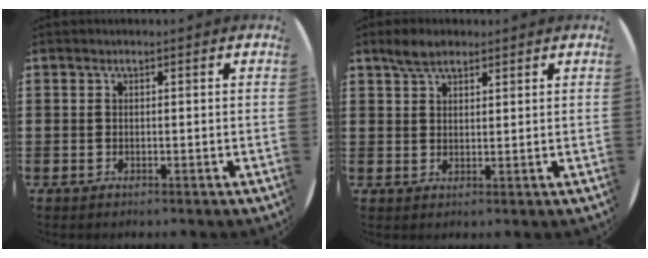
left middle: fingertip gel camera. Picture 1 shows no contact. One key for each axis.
{"total": 3.5, "fx": 2.9, "fy": 1.4, "fz": 1.4, "tx": -0.023, "ty": 0.003, "tz": 0.053}